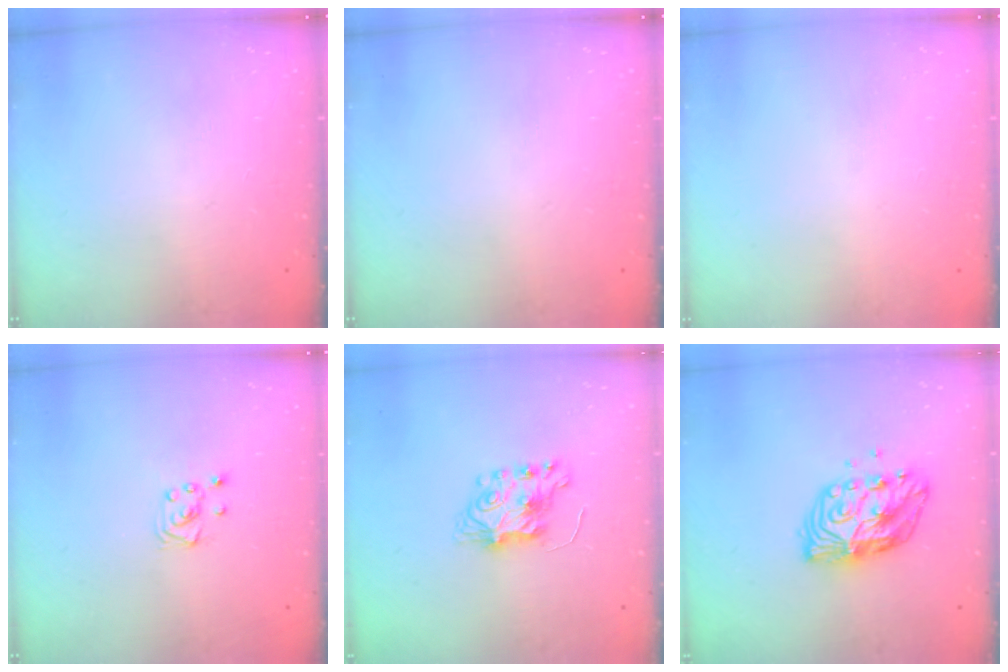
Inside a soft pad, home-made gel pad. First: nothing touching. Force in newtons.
{"total": 0.0}
{"total": 0.0}
{"total": 3.7, "press": 3.6, "slide": 0.4}
{"total": 6.9, "press": 6.9, "slide": 0.4}
{"total": 11.3, "press": 11.3, "slide": 0.7}